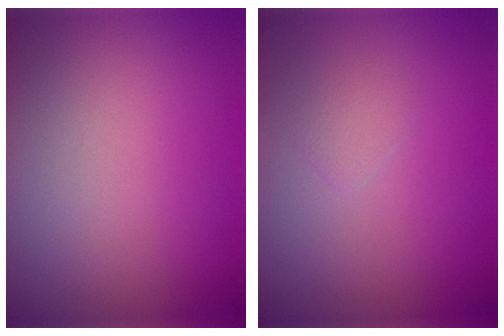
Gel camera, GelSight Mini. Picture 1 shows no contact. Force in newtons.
{"total": 0.8, "press": 0.8, "slide": 0.0}